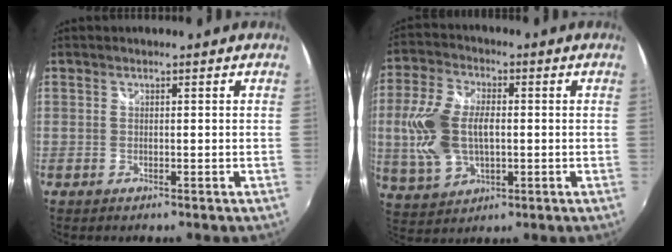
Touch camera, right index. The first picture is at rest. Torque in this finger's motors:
{"motor_torque": [1.11, 0.39, 0.62, 0.14]}